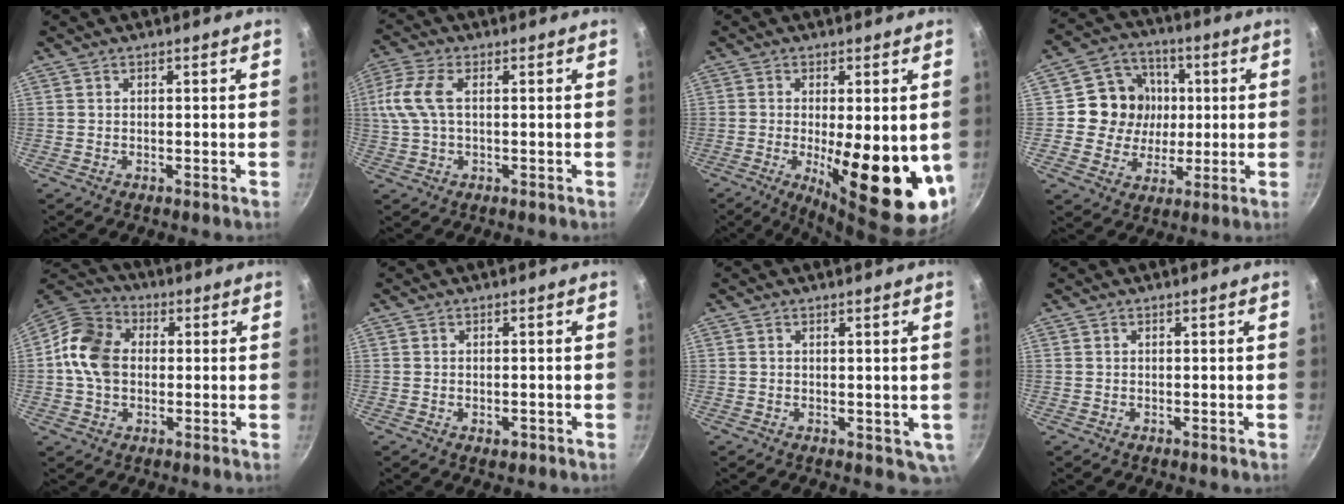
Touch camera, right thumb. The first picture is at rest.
{"total": 8.5, "force": [1.1, 4.4, 7.3], "torque": [-0.165, 0.017, 0.017]}
{"total": 18.1, "force": [-2.6, 5.9, 17.0], "torque": [-0.222, -0.025, -0.027]}
{"total": 12.7, "force": [1.3, 11.8, 4.5], "torque": [-0.042, 0.009, 0.012]}
{"total": 11.8, "force": [0.6, 9.0, 7.6], "torque": [-0.117, 0.020, -0.009]}
{"total": 1.8, "force": [-0.7, 1.0, 1.3], "torque": [-0.018, 0.000, -0.011]}
{"total": 2.8, "force": [0.7, 1.8, 2.0], "torque": [-0.021, -0.005, 0.013]}
{"total": 0.0}